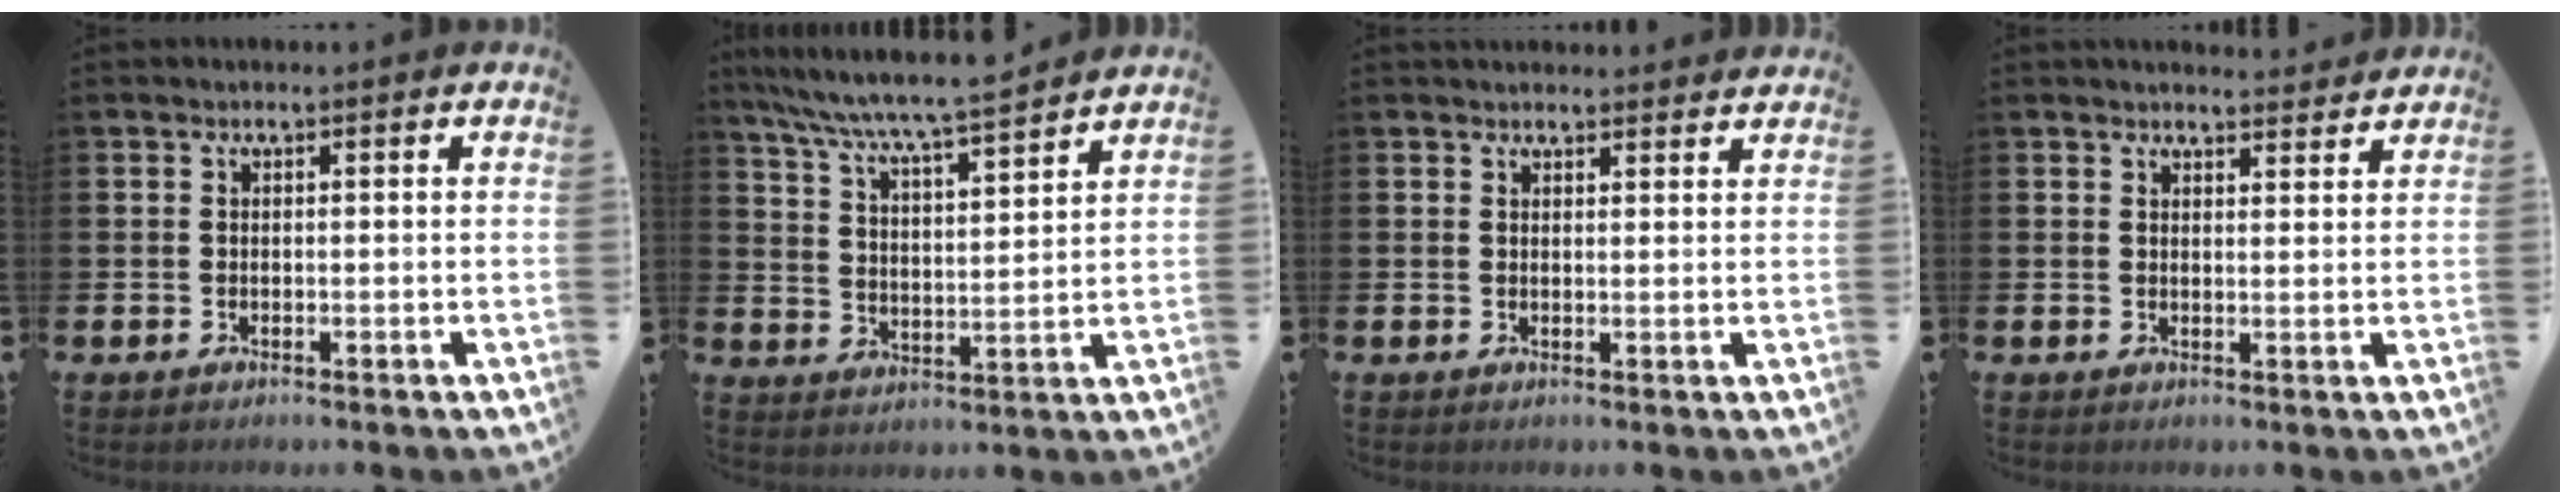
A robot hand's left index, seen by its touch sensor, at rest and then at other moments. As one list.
[{"total": 7.2, "force": [6.9, -0.1, 2.1], "torque": [-0.070, -0.052, 0.118]}, {"total": 2.1, "force": [2.0, 0.4, -0.1], "torque": [0.013, -0.011, 0.035]}, {"total": 2.9, "force": [2.8, 0.4, 0.1], "torque": [0.003, -0.018, 0.049]}]